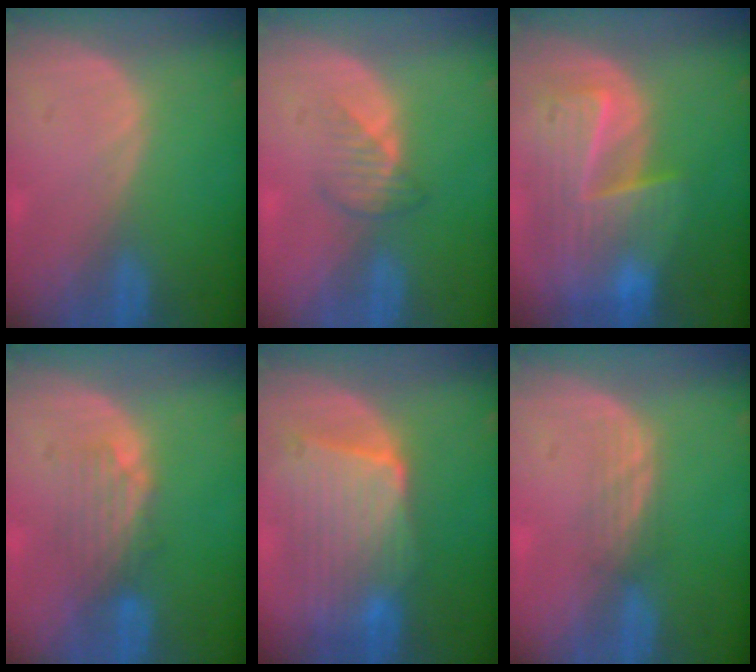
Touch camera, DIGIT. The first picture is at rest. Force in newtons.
{"total": 2.7, "press": 2.6, "slide": 0.5}
{"total": 10.0, "press": 8.7, "slide": 5.1}
{"total": 4.4, "press": 3.8, "slide": 2.2}
{"total": 9.6, "press": 8.7, "slide": 4.1}
{"total": 2.1, "press": 2.1, "slide": 0.3}